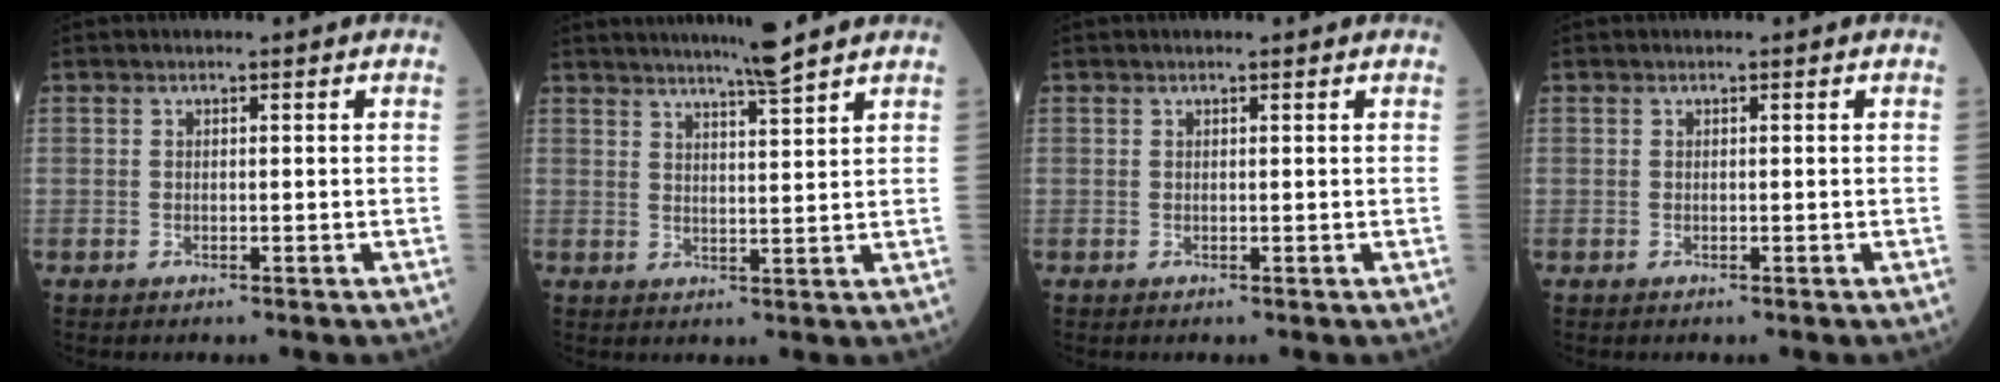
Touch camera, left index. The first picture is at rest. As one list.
[{"total": 6.5, "force": [5.7, -0.8, 2.9], "torque": [-0.051, 0.001, 0.088]}, {"total": 0.6, "force": [0.5, 0.0, 0.3], "torque": [-0.009, 0.003, 0.007]}, {"total": 0.0}]